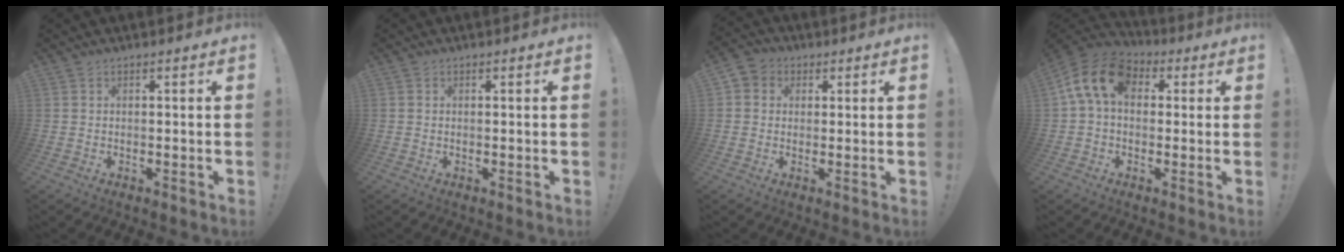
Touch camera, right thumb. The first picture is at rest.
{"total": 0.0}
{"total": 4.2, "force": [0.2, 4.0, 1.2], "torque": [-0.016, 0.007, 0.005]}
{"total": 13.7, "force": [3.4, 9.1, 9.7], "torque": [-0.188, 0.010, 0.065]}